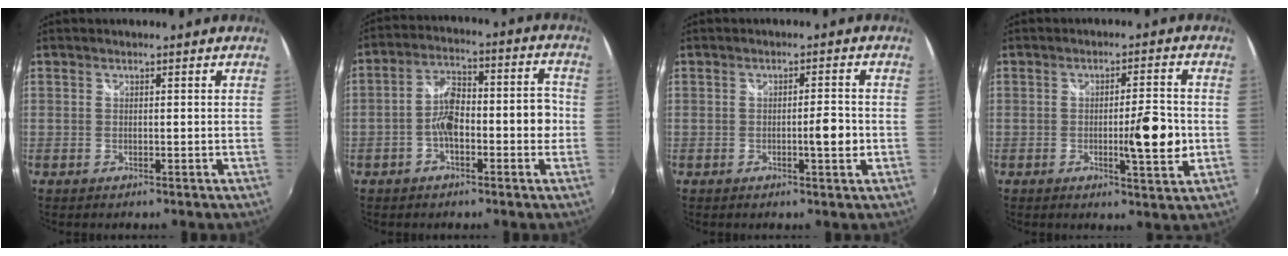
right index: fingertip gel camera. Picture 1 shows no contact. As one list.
[{"total": 9.0, "force": [-2.6, 3.8, 7.8], "torque": [-0.140, 0.029, -0.039]}, {"total": 3.5, "force": [-0.7, 0.5, 3.4], "torque": [-0.053, 0.004, -0.009]}, {"total": 7.5, "force": [-1.1, 1.1, 7.4], "torque": [-0.110, -0.001, -0.011]}]